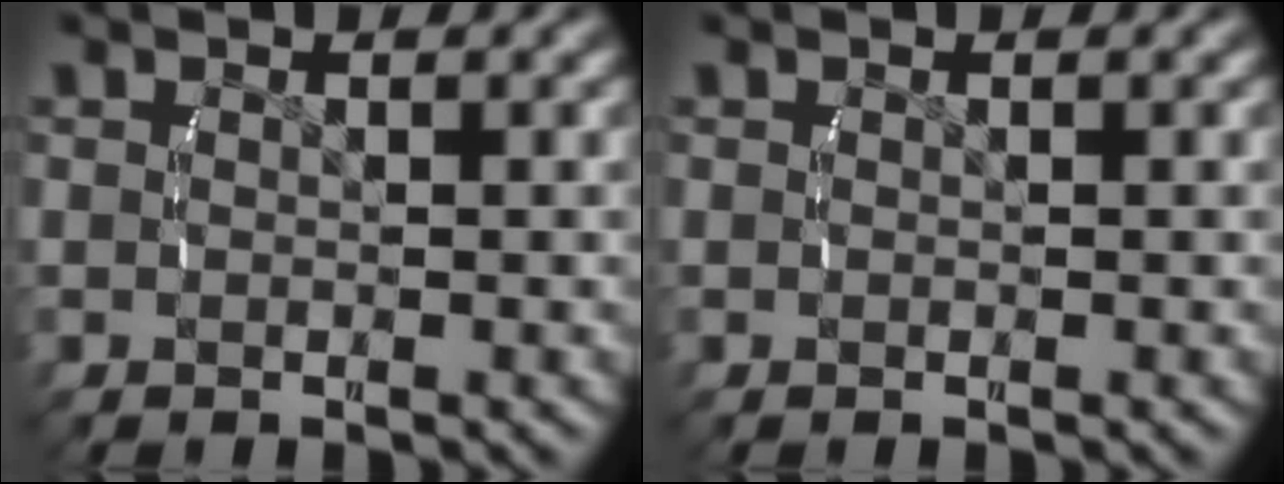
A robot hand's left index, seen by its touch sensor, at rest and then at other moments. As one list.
[{"total": 0.0}]